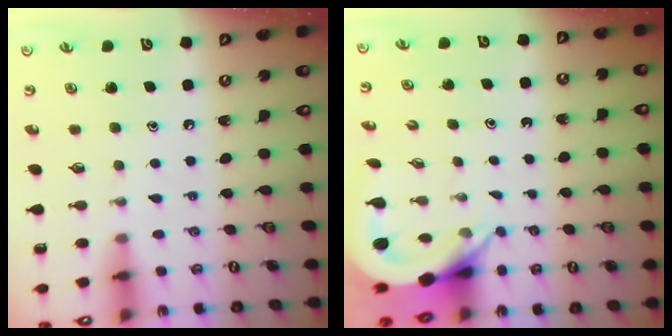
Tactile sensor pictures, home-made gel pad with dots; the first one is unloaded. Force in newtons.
{"total": 4.8, "press": 4.8, "slide": 0.4}